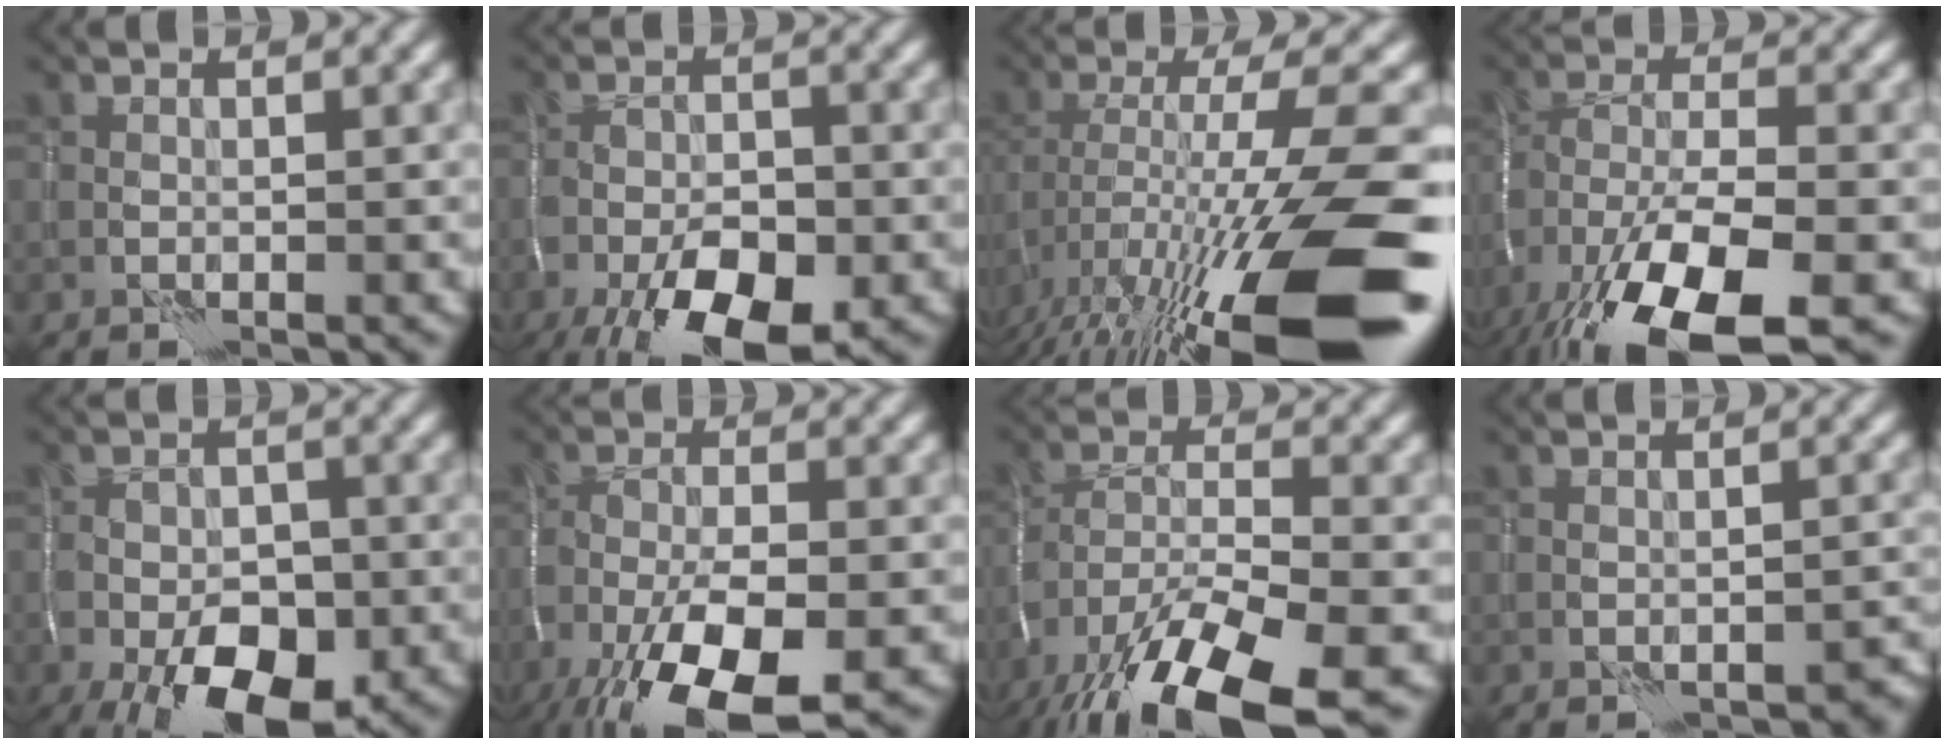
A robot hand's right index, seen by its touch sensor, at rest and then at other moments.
{"total": 9.3, "force": [-4.6, 4.2, 6.9], "torque": [-0.138, -0.024, -0.074]}
{"total": 16.0, "force": [-7.4, 3.1, 13.8], "torque": [-0.234, -0.001, -0.116]}
{"total": 14.3, "force": [-8.5, 5.3, 10.2], "torque": [-0.211, -0.025, -0.144]}
{"total": 9.4, "force": [-4.0, 5.1, 6.7], "torque": [-0.118, -0.025, -0.064]}
{"total": 12.0, "force": [-6.2, 4.4, 9.2], "torque": [-0.188, -0.026, -0.114]}
{"total": 13.8, "force": [-9.1, 4.2, 9.5], "torque": [-0.198, -0.019, -0.157]}
{"total": 2.3, "force": [-1.9, 0.8, 0.9], "torque": [-0.008, 0.000, -0.020]}